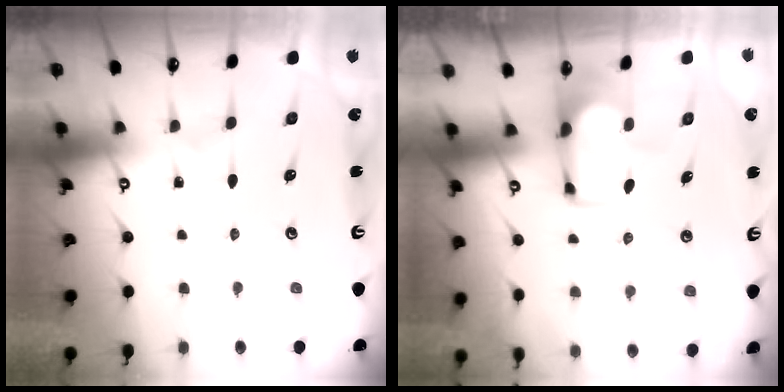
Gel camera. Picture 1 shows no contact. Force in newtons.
{"total": 3.1, "press": 3.1, "slide": 0.4}